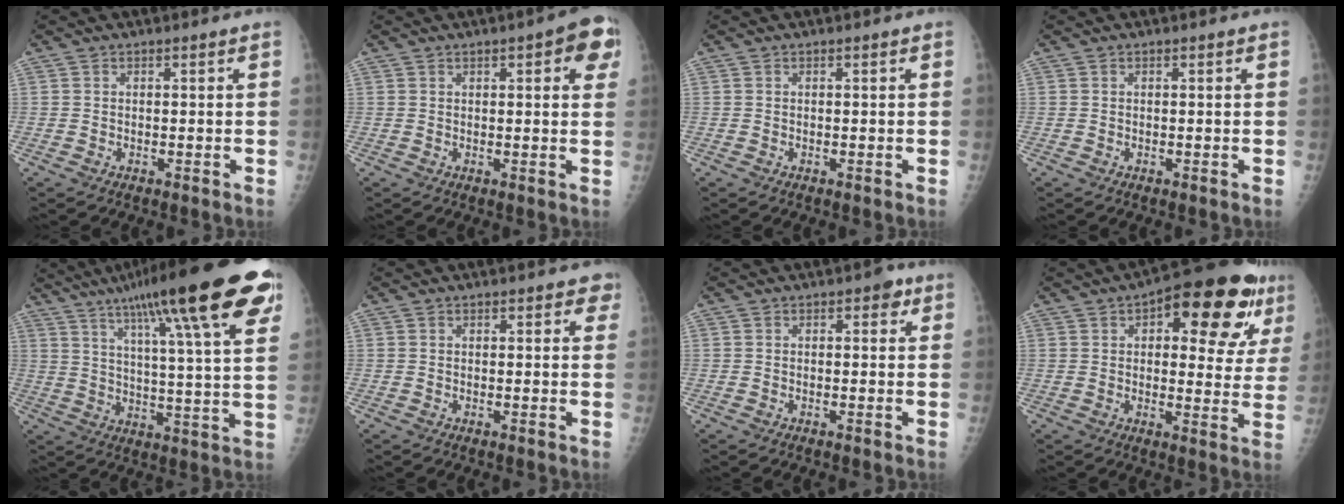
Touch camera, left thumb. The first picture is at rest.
{"total": 6.8, "force": [2.8, 2.0, 5.9], "torque": [-0.050, -0.002, 0.026]}
{"total": 0.0}
{"total": 0.0}
{"total": 26.6, "force": [15.3, 4.0, 21.4], "torque": [-0.319, -0.020, 0.220]}
{"total": 2.3, "force": [1.5, 1.2, 1.4], "torque": [0.003, -0.003, 0.013]}
{"total": 2.1, "force": [0.9, 1.3, 1.4], "torque": [-0.002, 0.002, 0.005]}
{"total": 19.1, "force": [8.4, 8.1, 15.2], "torque": [-0.166, -0.003, 0.107]}